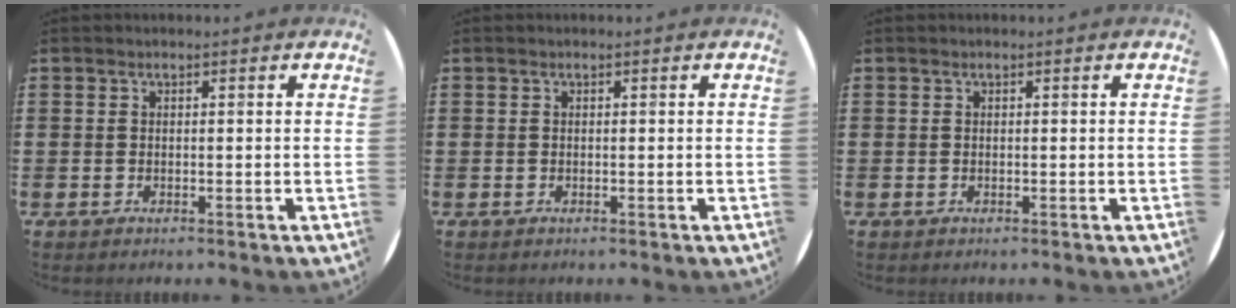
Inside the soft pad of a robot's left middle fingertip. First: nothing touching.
{"total": 0.0}
{"total": 0.0}